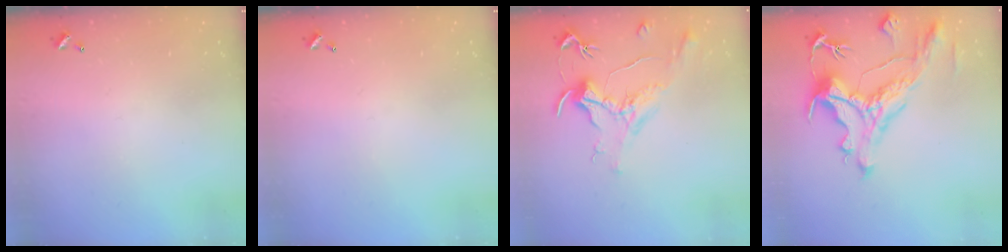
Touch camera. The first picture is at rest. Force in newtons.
{"total": 0.0}
{"total": 1.6, "press": 1.4, "slide": 0.7}
{"total": 5.0, "press": 4.7, "slide": 1.8}